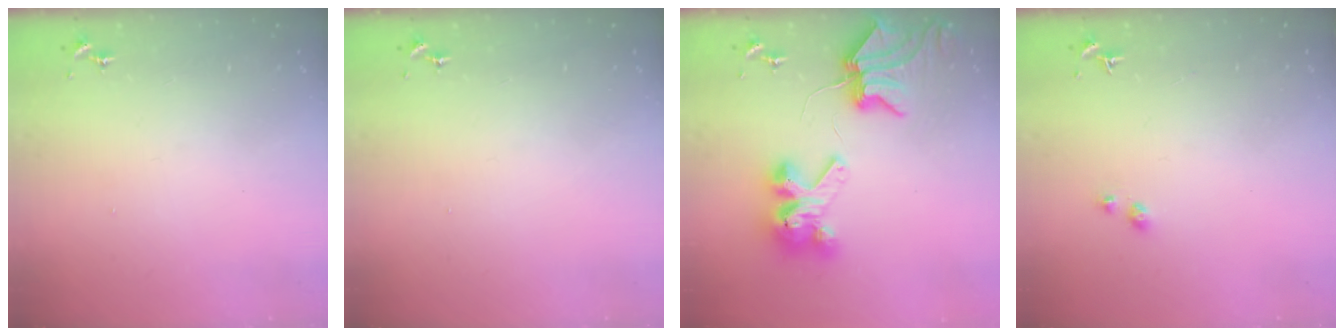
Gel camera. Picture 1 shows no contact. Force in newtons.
{"total": 0.0}
{"total": 10.5, "press": 10.5, "slide": 1.2}
{"total": 2.9, "press": 2.8, "slide": 0.4}